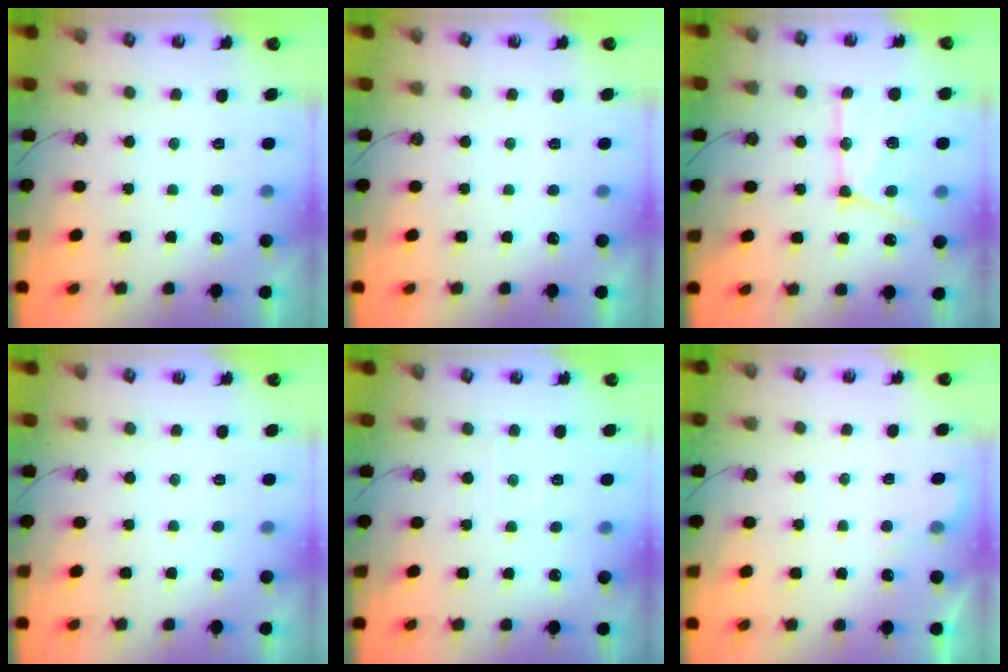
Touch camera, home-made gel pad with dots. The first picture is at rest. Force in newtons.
{"total": 0.0}
{"total": 18.1, "press": 18.0, "slide": 1.7}
{"total": 1.8, "press": 1.8, "slide": 0.4}
{"total": 3.3, "press": 3.2, "slide": 0.5}
{"total": 2.4, "press": 2.4, "slide": 0.4}